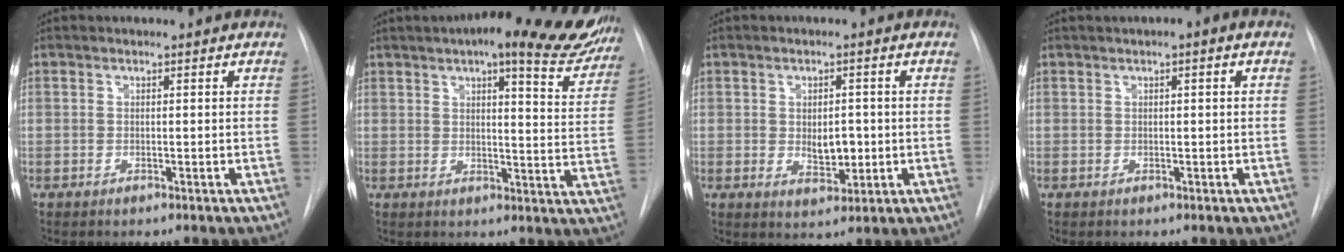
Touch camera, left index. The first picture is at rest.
{"total": 20.7, "force": [16.0, 4.7, 12.3], "torque": [-0.156, -0.009, 0.183]}
{"total": 4.2, "force": [-0.1, 2.4, 3.5], "torque": [-0.047, -0.004, 0.007]}
{"total": 1.9, "force": [0.7, 0.2, 1.8], "torque": [-0.029, 0.009, 0.008]}